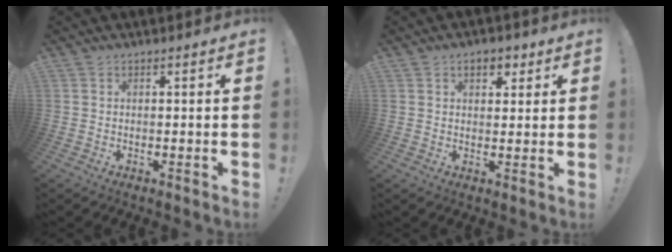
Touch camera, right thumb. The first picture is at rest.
{"total": 5.2, "force": [2.6, 3.3, 3.0], "torque": [-0.037, 0.000, 0.042]}